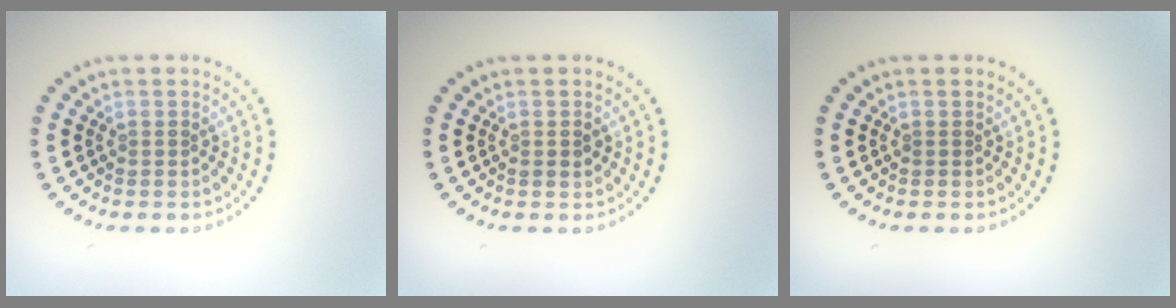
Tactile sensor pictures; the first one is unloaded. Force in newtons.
{"total": 0.9, "press": 0.9, "slide": 0.2}
{"total": 0.0}